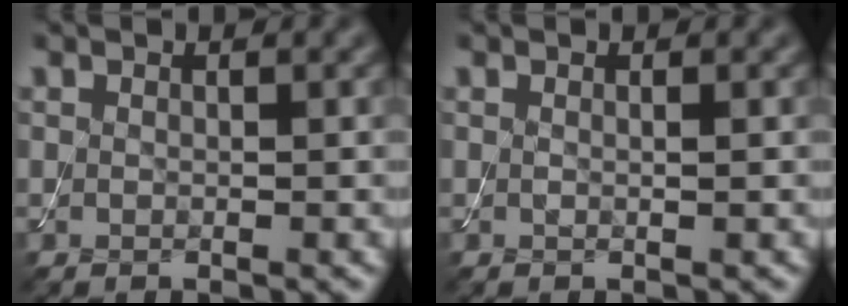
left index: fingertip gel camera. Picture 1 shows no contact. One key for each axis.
{"total": 0.5, "fx": 0.0, "fy": 0.1, "fz": 0.5, "tx": -0.008, "ty": -0.001, "tz": -0.001}